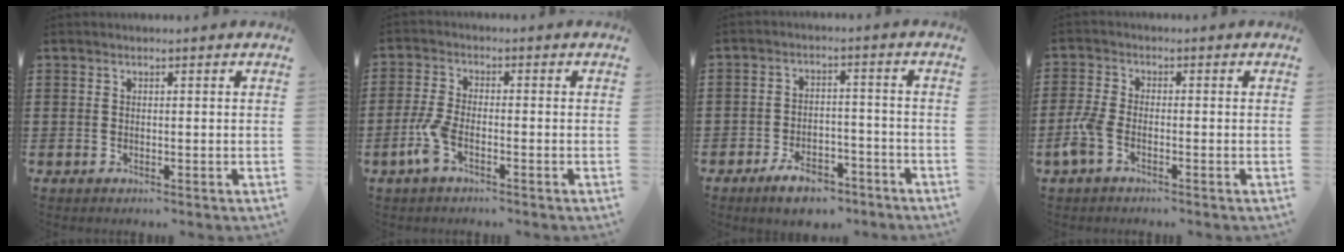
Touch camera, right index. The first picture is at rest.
{"total": 4.8, "force": [-2.3, 1.5, 3.9], "torque": [-0.100, -0.010, -0.047]}
{"total": 5.7, "force": [-4.7, 2.0, 2.5], "torque": [-0.043, 0.015, -0.087]}
{"total": 3.7, "force": [-1.9, 1.4, 2.9], "torque": [-0.085, -0.008, -0.045]}